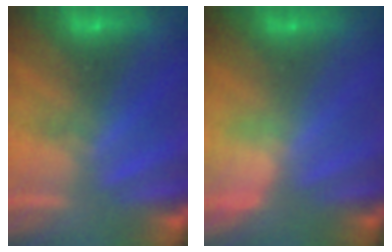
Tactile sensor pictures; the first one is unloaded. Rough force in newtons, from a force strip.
{"total": 2.9}